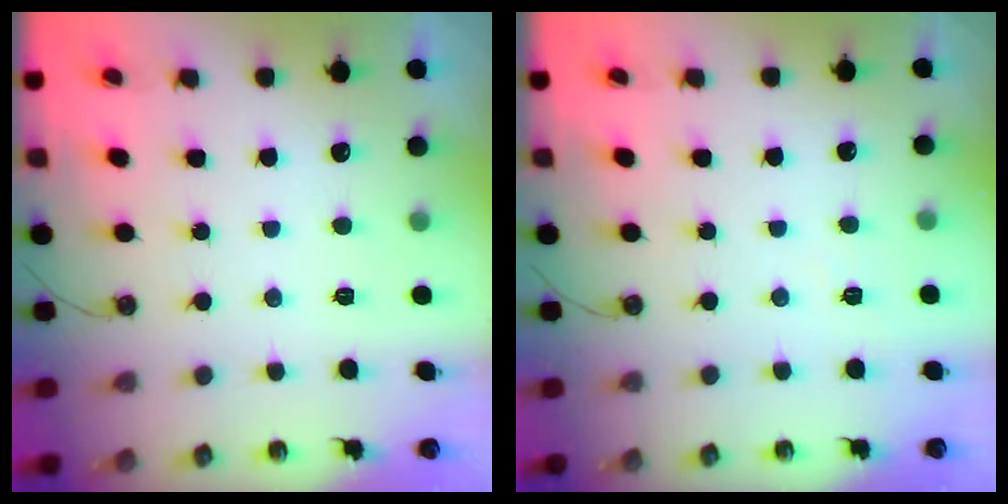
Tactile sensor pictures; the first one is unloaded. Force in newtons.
{"total": 3.5, "press": 3.5, "slide": 0.5}